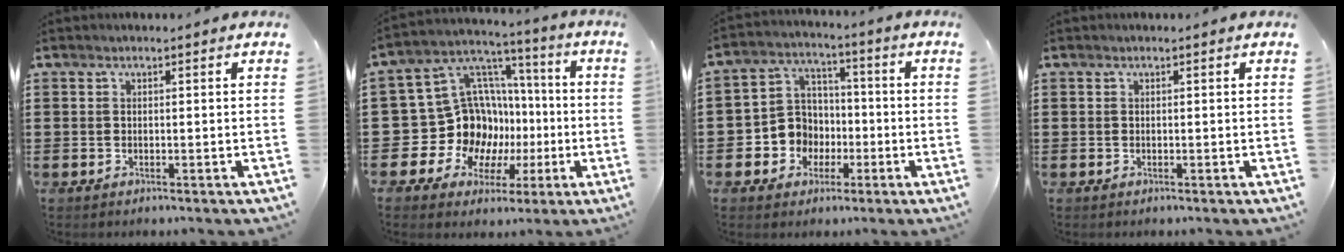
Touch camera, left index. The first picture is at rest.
{"total": 15.6, "force": [-1.8, 14.5, 5.6], "torque": [-0.154, -0.038, 0.009]}
{"total": 7.4, "force": [-1.8, 6.9, 1.9], "torque": [-0.076, 0.010, -0.036]}
{"total": 0.0}